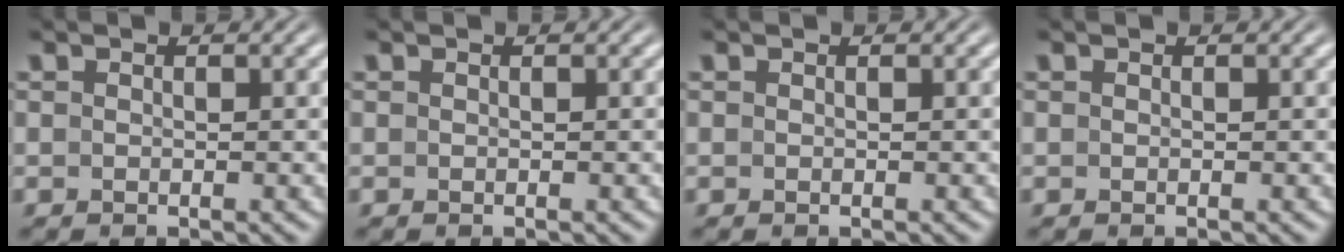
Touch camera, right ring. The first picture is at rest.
{"total": 0.0}
{"total": 0.0}
{"total": 0.0}